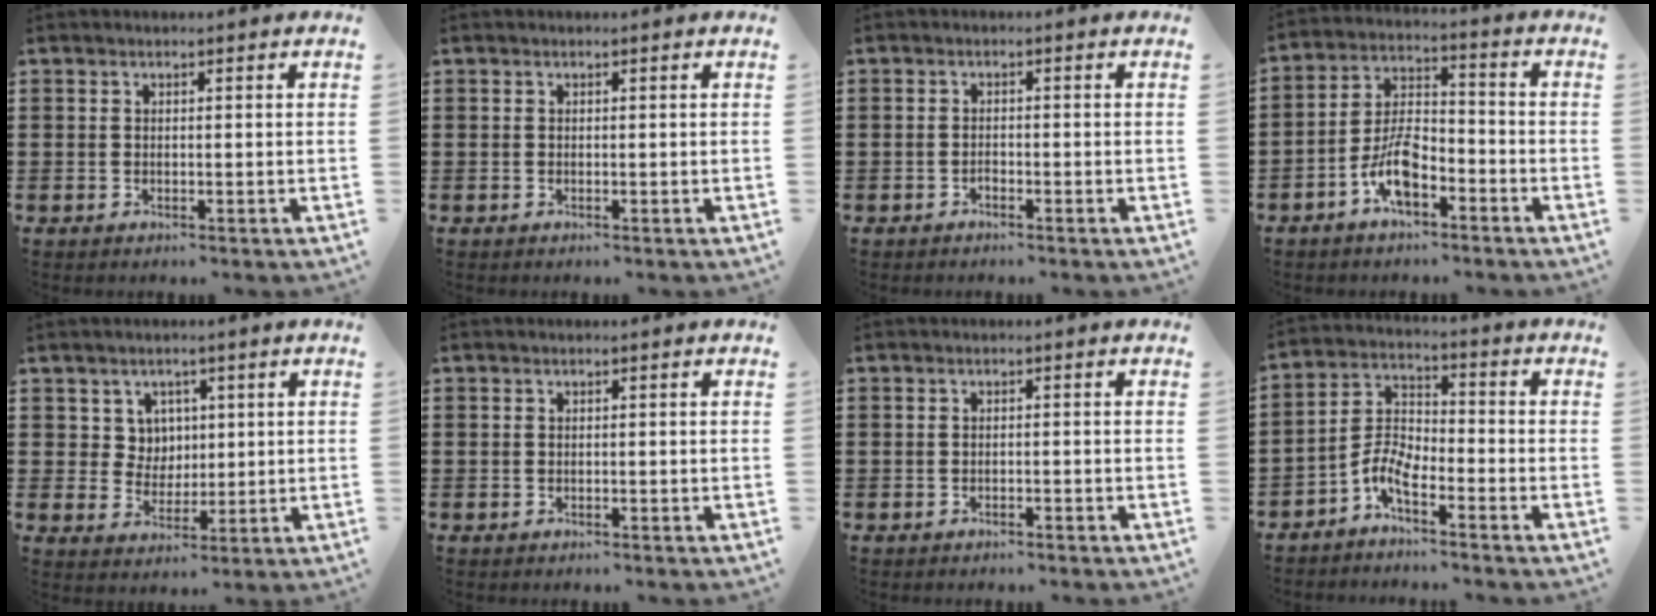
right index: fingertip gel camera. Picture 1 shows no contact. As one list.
[{"total": 0.0}, {"total": 0.8, "force": [-0.7, 0.3, 0.3], "torque": [-0.007, -0.002, -0.013]}, {"total": 7.5, "force": [-4.1, 3.2, 5.4], "torque": [-0.121, 0.005, -0.080]}, {"total": 4.4, "force": [1.7, 4.0, 0.8], "torque": [-0.035, 0.014, 0.031]}, {"total": 0.0}, {"total": 0.6, "force": [-0.6, 0.0, 0.2], "torque": [-0.005, -0.002, -0.012]}, {"total": 5.5, "force": [-3.9, 1.8, 3.5], "torque": [-0.093, -0.006, -0.082]}]